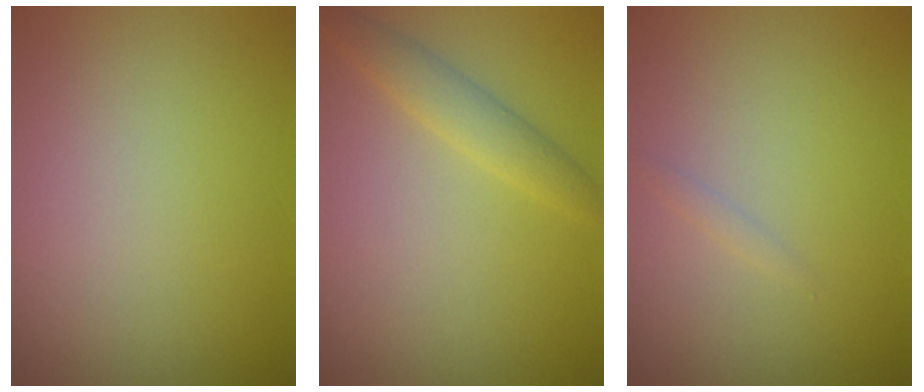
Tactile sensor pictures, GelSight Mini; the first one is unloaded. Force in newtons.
{"total": 2.3, "press": 2.3, "slide": 0.1}
{"total": 0.5, "press": 0.5, "slide": 0.0}